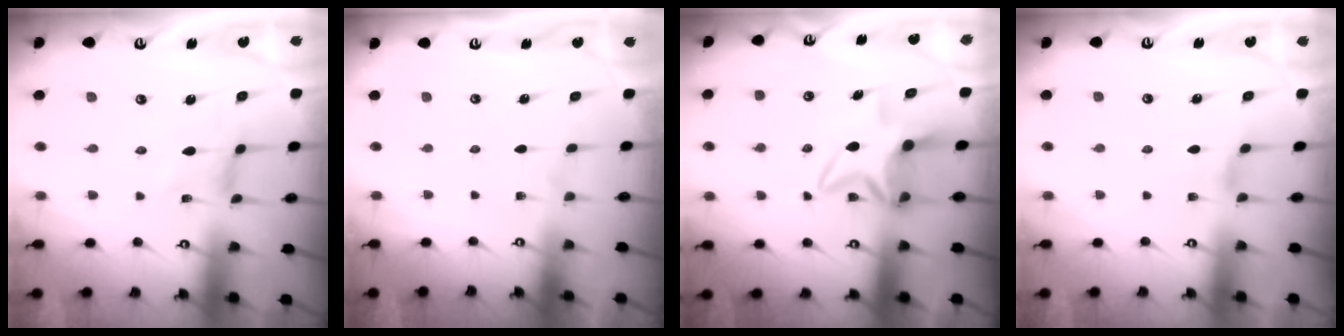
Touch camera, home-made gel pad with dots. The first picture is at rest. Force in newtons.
{"total": 0.0}
{"total": 7.0, "press": 7.0, "slide": 0.9}
{"total": 1.1, "press": 1.0, "slide": 0.3}